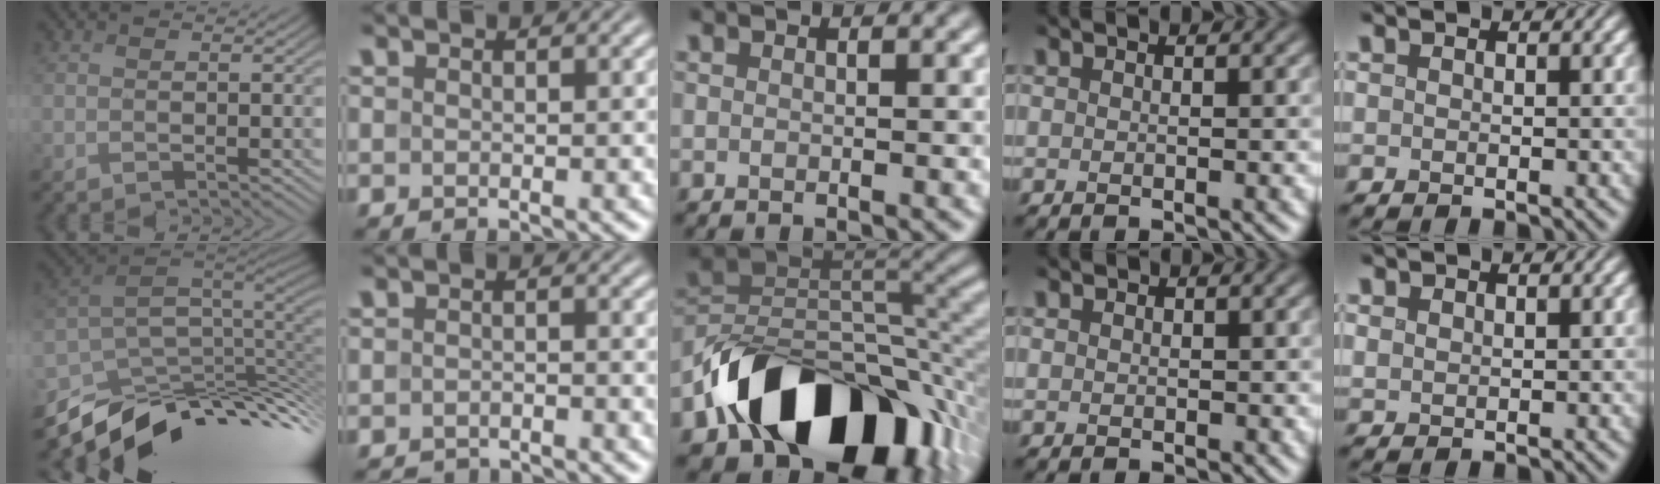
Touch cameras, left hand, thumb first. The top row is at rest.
{"thumb": {"total": 12.9, "force": [-3.7, 7.4, 9.9], "torque": [-0.209, -0.029, -0.061]}, "index": {"total": 3.3, "force": [-3.1, 0.8, 0.8], "torque": [-0.011, -0.005, -0.053]}, "middle": {"total": 13.2, "force": [-7.0, 8.3, 7.6], "torque": [-0.104, -0.001, -0.128]}, "ring": {"total": 0.5, "force": [0.2, 0.5, 0.2], "torque": [0.000, -0.002, 0.003]}, "little": {"total": 0.9, "force": [0.6, 0.5, 0.4], "torque": [-0.007, 0.000, 0.013]}}